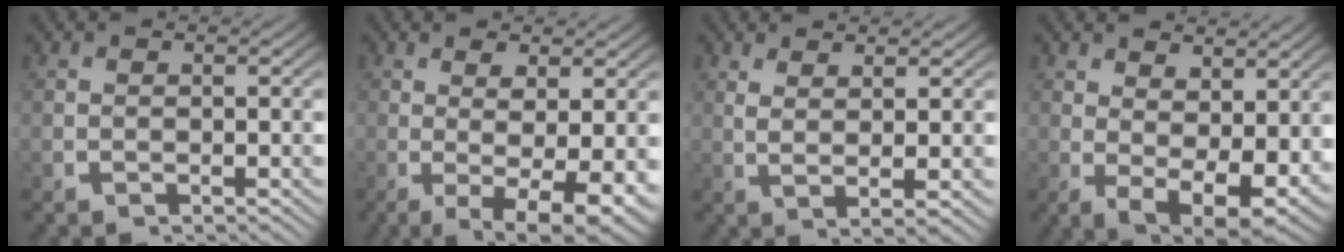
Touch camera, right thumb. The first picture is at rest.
{"total": 7.3, "force": [-1.8, 3.0, 6.4], "torque": [-0.111, -0.039, -0.008]}
{"total": 3.2, "force": [1.5, 0.4, 2.8], "torque": [-0.053, -0.009, 0.038]}
{"total": 6.9, "force": [-0.6, 4.2, 5.4], "torque": [-0.099, -0.047, 0.016]}